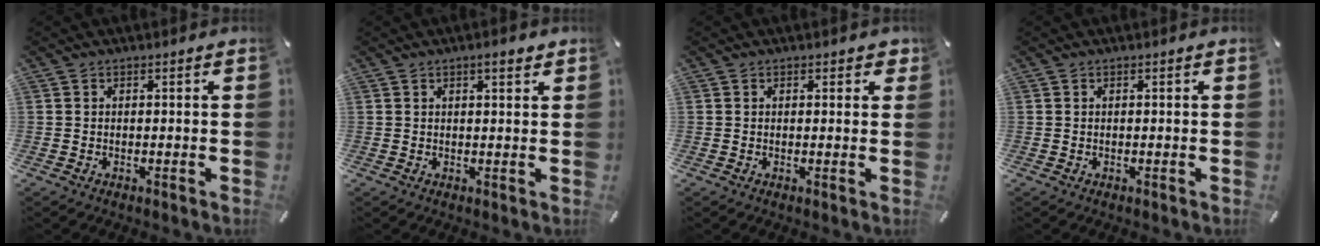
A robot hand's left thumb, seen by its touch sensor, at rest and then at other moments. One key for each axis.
{"total": 2.8, "fx": 1.7, "fy": 0.8, "fz": 2.1, "tx": -0.028, "ty": -0.003, "tz": 0.025}
{"total": 1.3, "fx": 0.7, "fy": 0.8, "fz": 0.7, "tx": 0.000, "ty": -0.002, "tz": 0.008}
{"total": 0.0}